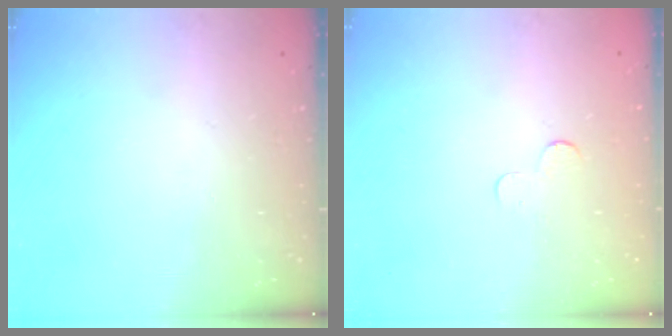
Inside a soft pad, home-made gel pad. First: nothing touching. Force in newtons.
{"total": 2.3, "press": 2.3, "slide": 0.2}